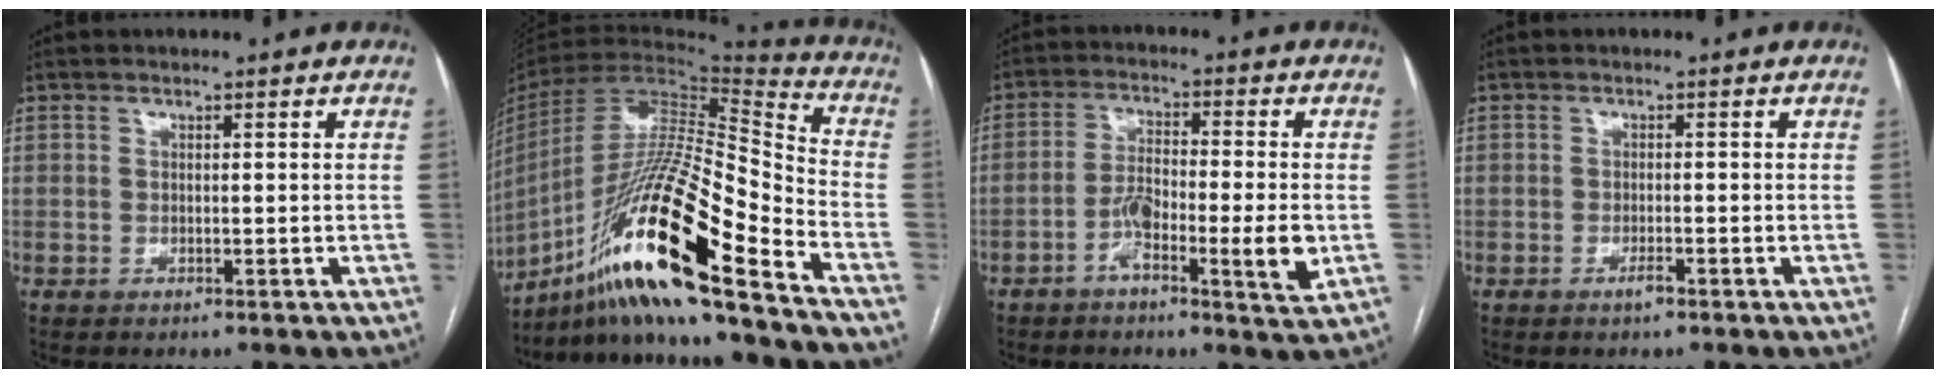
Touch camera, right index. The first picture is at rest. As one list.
[{"total": 24.3, "force": [-15.8, 1.0, 18.5], "torque": [-0.352, -0.022, -0.291]}, {"total": 8.6, "force": [-2.7, 1.2, 8.1], "torque": [-0.142, 0.003, -0.050]}, {"total": 1.3, "force": [-0.9, 0.3, 0.8], "torque": [-0.014, 0.001, -0.014]}]